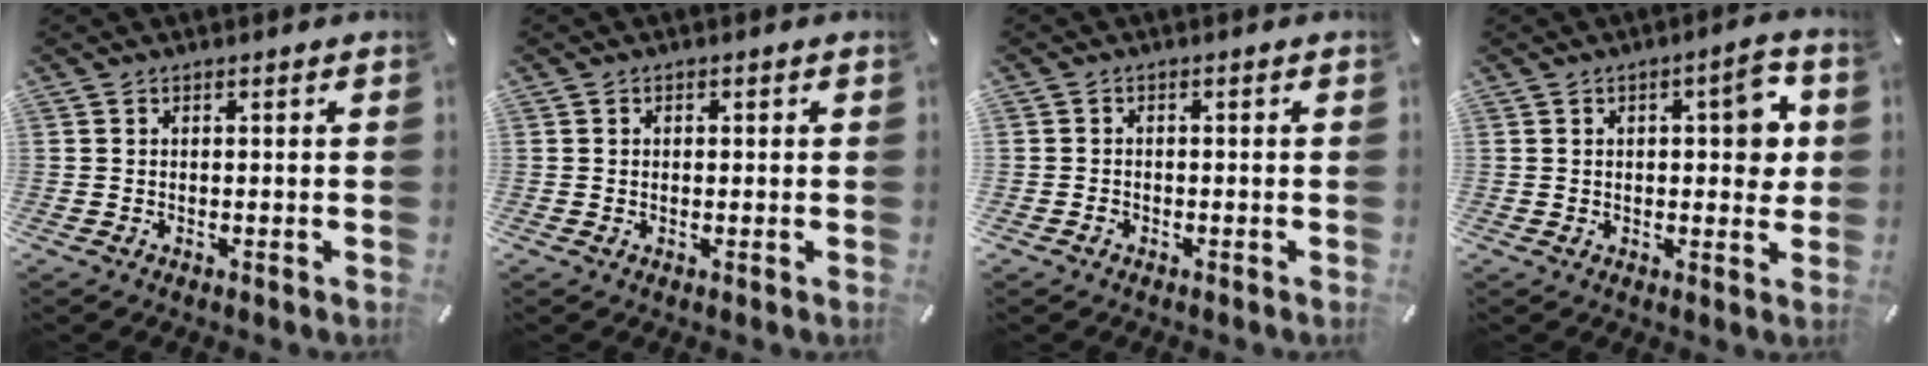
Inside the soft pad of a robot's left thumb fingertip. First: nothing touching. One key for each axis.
{"total": 0.9, "fx": 0.0, "fy": 0.8, "fz": 0.4, "tx": 0.001, "ty": 0.002, "tz": -0.003}
{"total": 1.7, "fx": -0.7, "fy": 1.5, "fz": 0.2, "tx": -0.002, "ty": 0.006, "tz": -0.019}
{"total": 7.9, "fx": 1.6, "fy": 3.6, "fz": 6.9, "tx": -0.081, "ty": -0.006, "tz": 0.018}